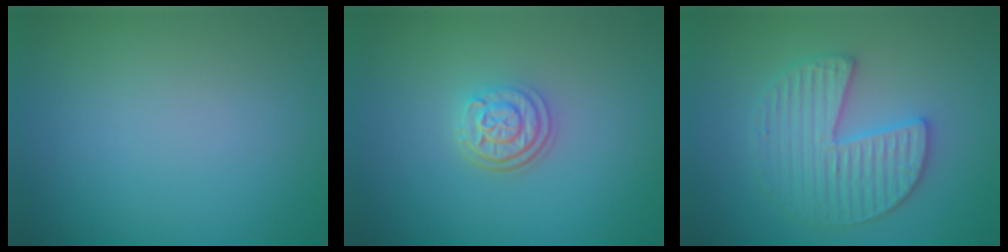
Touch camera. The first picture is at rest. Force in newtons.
{"total": 3.0, "press": 2.4, "slide": 1.8}
{"total": 3.8, "press": 3.8, "slide": 0.5}